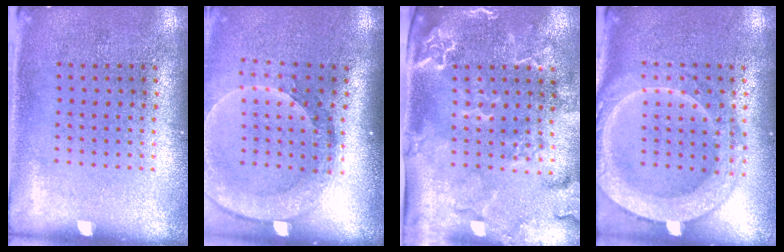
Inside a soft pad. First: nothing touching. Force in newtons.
{"total": 2.6, "press": 2.0, "slide": 1.7}
{"total": 2.8, "press": 2.5, "slide": 1.4}
{"total": 2.7, "press": 2.7, "slide": 0.3}